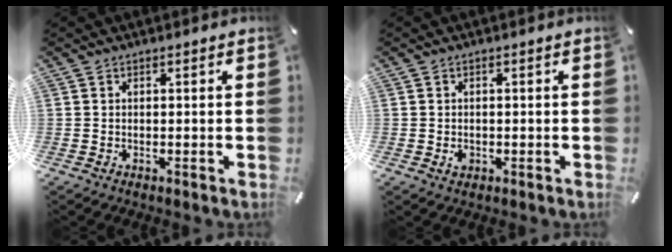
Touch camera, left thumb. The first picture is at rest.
{"total": 1.7, "force": [-0.4, 1.4, 0.8], "torque": [-0.016, 0.004, -0.009]}